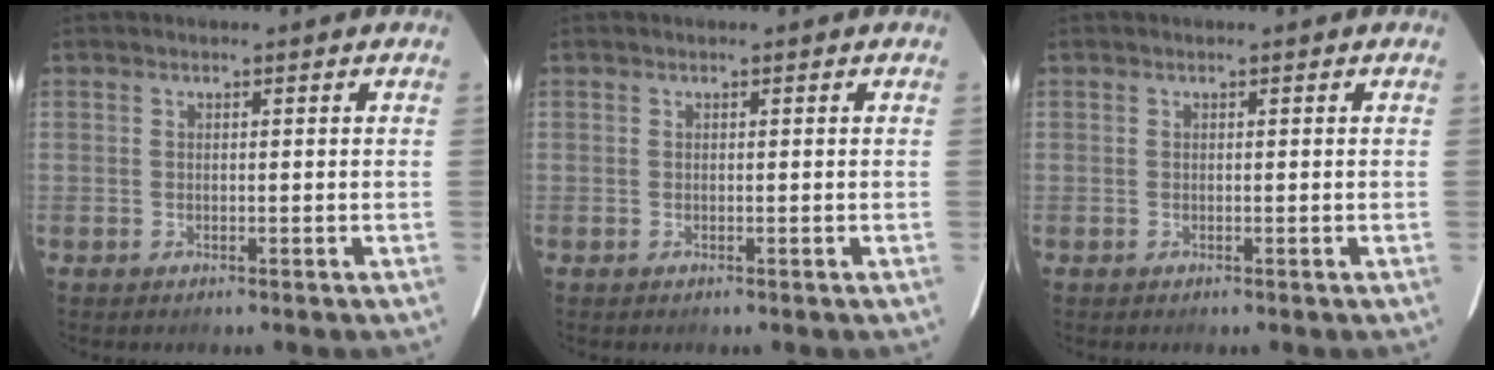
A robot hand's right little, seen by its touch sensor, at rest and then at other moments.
{"total": 0.0}
{"total": 0.0}